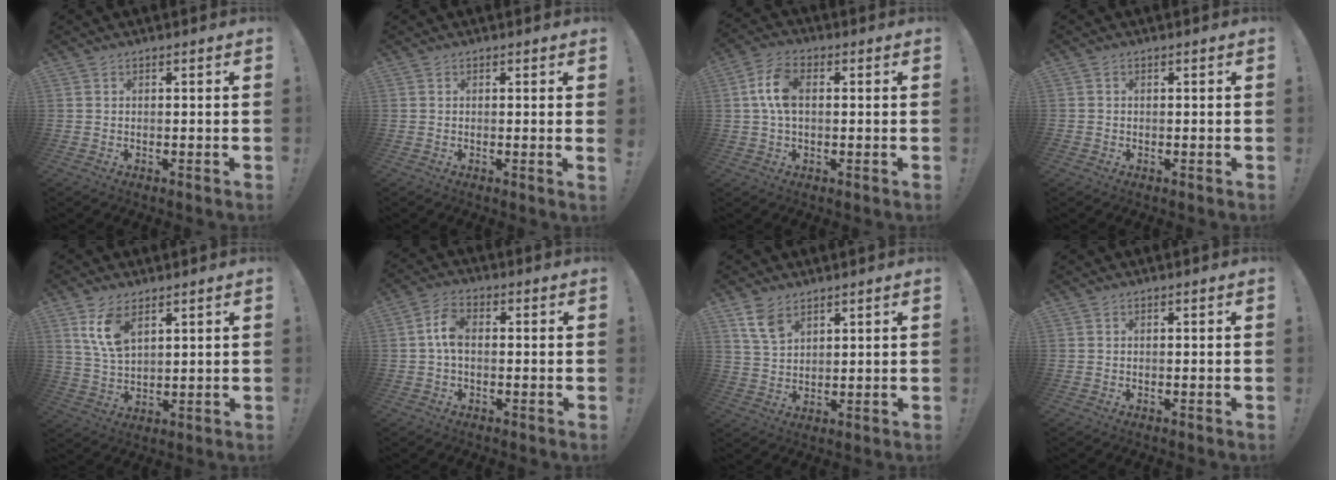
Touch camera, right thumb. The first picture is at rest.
{"total": 1.0, "force": [0.5, -0.4, 0.8], "torque": [-0.008, -0.004, 0.006]}
{"total": 8.5, "force": [1.0, 5.1, 6.7], "torque": [-0.131, 0.010, 0.023]}
{"total": 0.8, "force": [-0.6, 0.6, 0.1], "torque": [-0.005, 0.003, -0.009]}
{"total": 9.0, "force": [5.1, 4.5, 5.9], "torque": [-0.113, -0.017, 0.094]}
{"total": 6.3, "force": [0.2, 3.6, 5.1], "torque": [-0.104, 0.007, 0.003]}
{"total": 7.0, "force": [4.5, 3.7, 3.8], "torque": [-0.073, -0.017, 0.089]}
{"total": 0.0}